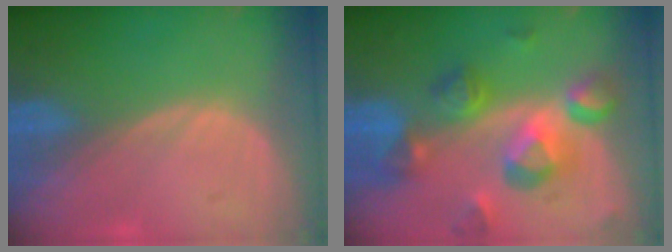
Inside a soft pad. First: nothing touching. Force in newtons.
{"total": 10.4, "press": 9.3, "slide": 4.8}